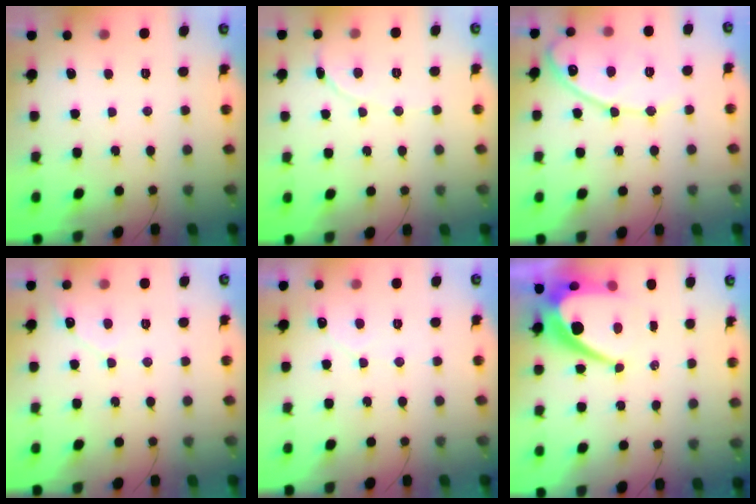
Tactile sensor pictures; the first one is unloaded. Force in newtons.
{"total": 2.1, "press": 2.1, "slide": 0.2}
{"total": 14.5, "press": 14.5, "slide": 0.8}
{"total": 3.6, "press": 3.6, "slide": 0.2}
{"total": 3.0, "press": 3.0, "slide": 0.1}
{"total": 12.4, "press": 12.4, "slide": 0.9}